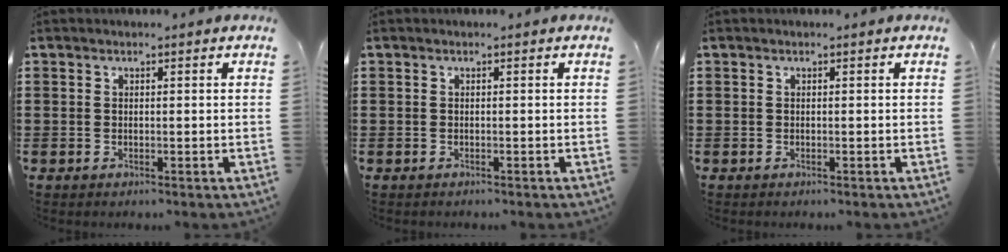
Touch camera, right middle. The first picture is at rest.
{"total": 0.0}
{"total": 0.0}